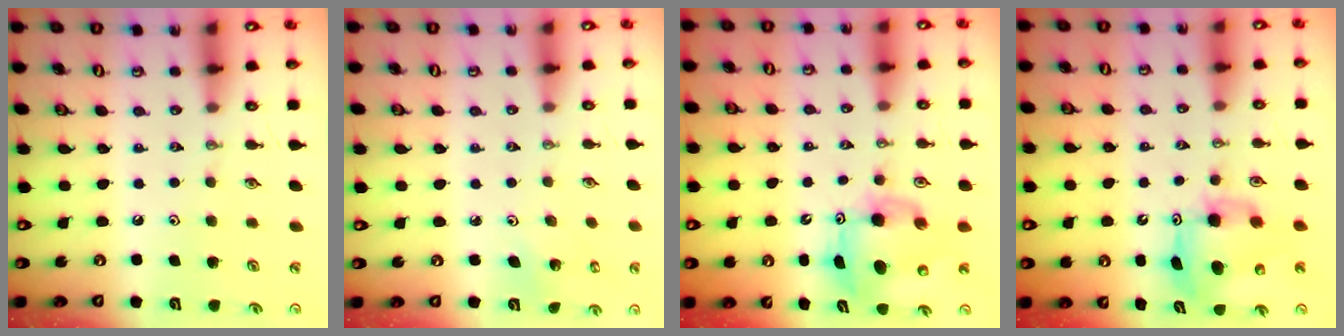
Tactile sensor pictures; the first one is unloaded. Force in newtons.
{"total": 2.1, "press": 2.1, "slide": 0.1}
{"total": 8.6, "press": 8.5, "slide": 1.5}
{"total": 9.1, "press": 9.1, "slide": 0.5}